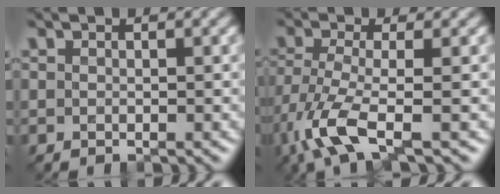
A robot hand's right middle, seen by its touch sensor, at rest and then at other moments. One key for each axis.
{"total": 5.7, "fx": -3.0, "fy": 1.5, "fz": 4.7, "tx": -0.110, "ty": -0.017, "tz": -0.066}